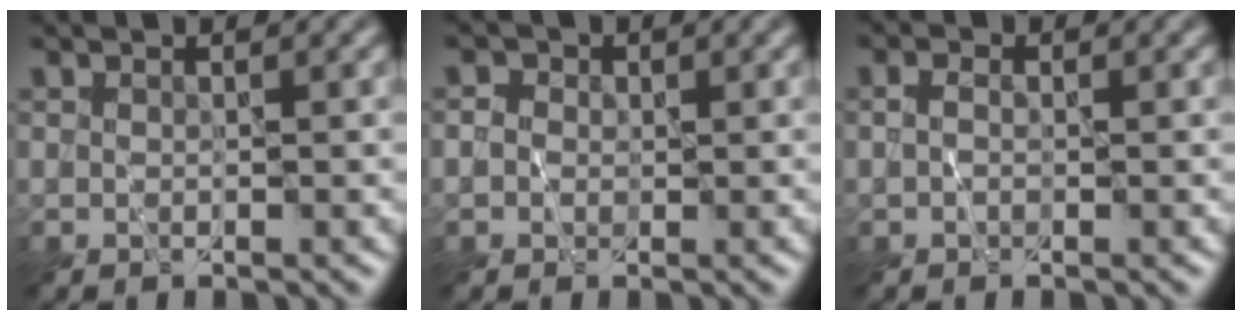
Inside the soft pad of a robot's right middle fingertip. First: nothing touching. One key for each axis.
{"total": 2.1, "fx": 0.3, "fy": 1.8, "fz": 0.9, "tx": -0.007, "ty": 0.005, "tz": -0.009}
{"total": 1.2, "fx": -0.1, "fy": 0.8, "fz": 0.8, "tx": -0.016, "ty": 0.002, "tz": -0.005}